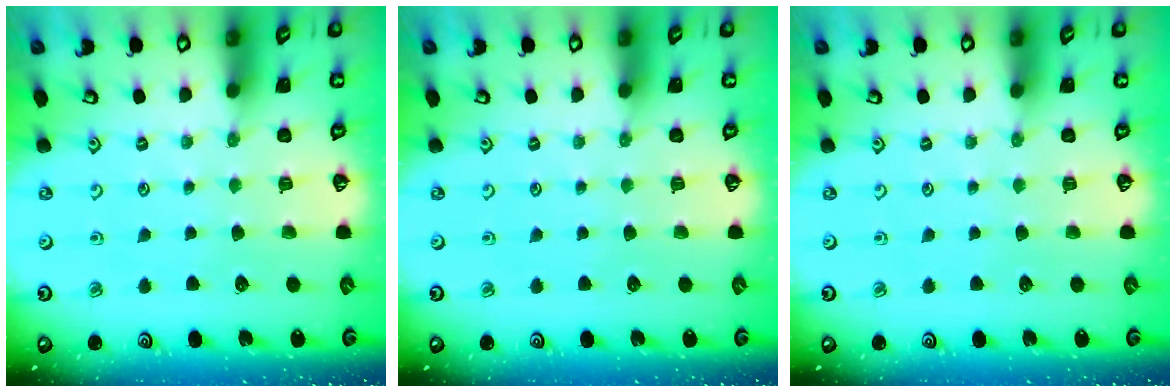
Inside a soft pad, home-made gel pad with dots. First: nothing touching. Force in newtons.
{"total": 0.0}
{"total": 0.0}